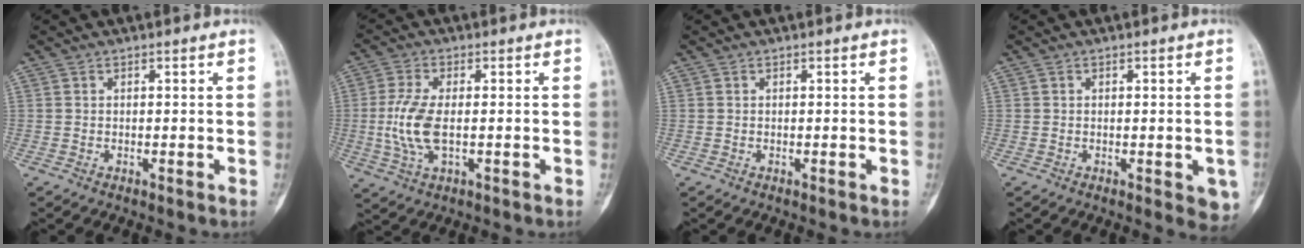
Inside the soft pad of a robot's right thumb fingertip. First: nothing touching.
{"total": 8.6, "force": [-0.9, 4.0, 7.6], "torque": [-0.178, -0.002, -0.017]}
{"total": 0.0}
{"total": 4.7, "force": [-1.5, 2.1, 4.0], "torque": [-0.021, -0.005, -0.017]}